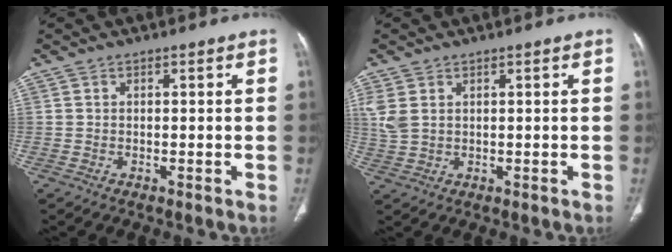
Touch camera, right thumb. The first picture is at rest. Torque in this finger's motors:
{"motor_torque": [-0.14, 1.36, 0.47, 0.93, 0.04]}